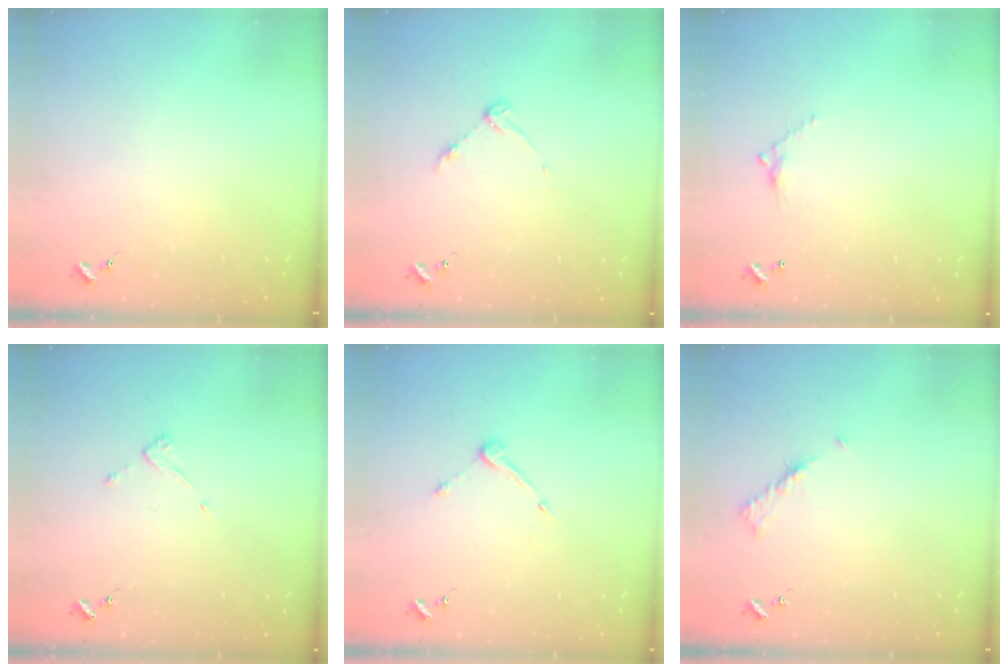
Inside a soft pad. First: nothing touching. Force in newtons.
{"total": 3.3, "press": 3.3, "slide": 0.5}
{"total": 4.6, "press": 4.6, "slide": 0.3}
{"total": 3.6, "press": 3.6, "slide": 0.2}
{"total": 6.5, "press": 6.5, "slide": 0.6}
{"total": 5.3, "press": 5.2, "slide": 0.7}